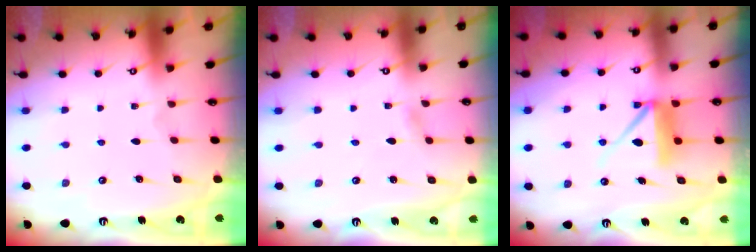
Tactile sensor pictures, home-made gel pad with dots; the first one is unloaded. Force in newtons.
{"total": 1.4, "press": 1.4, "slide": 0.2}
{"total": 8.8, "press": 8.8, "slide": 0.9}